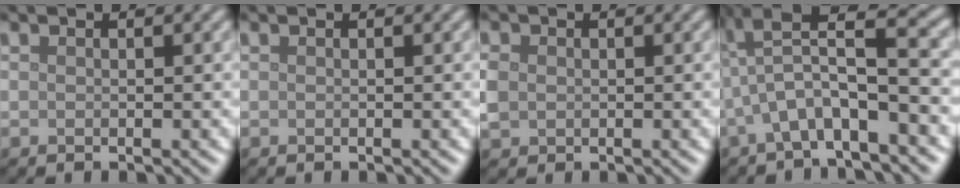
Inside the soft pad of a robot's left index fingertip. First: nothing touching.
{"total": 0.0}
{"total": 2.1, "force": [0.1, 1.9, 0.9], "torque": [-0.023, 0.002, 0.000]}
{"total": 6.6, "force": [-1.1, 1.6, 6.3], "torque": [-0.112, 0.019, -0.029]}